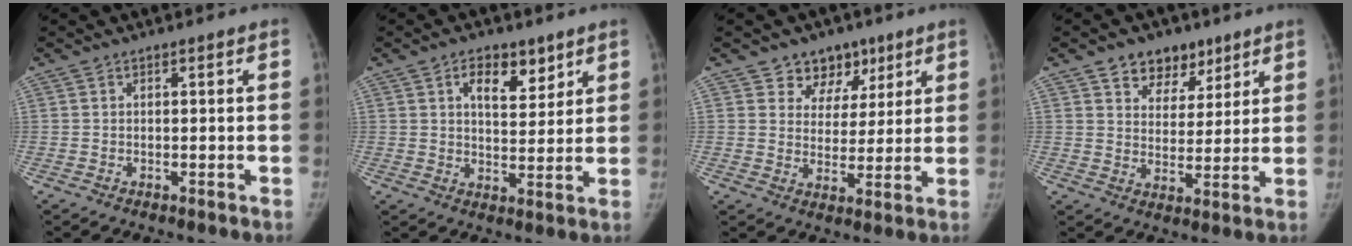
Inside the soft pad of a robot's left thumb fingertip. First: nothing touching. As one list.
[{"total": 7.6, "force": [4.1, 4.1, 4.8], "torque": [-0.044, -0.024, 0.064]}, {"total": 8.0, "force": [5.1, 6.1, 1.5], "torque": [0.023, -0.024, 0.081]}, {"total": 8.7, "force": [5.6, 6.0, 2.9], "torque": [-0.002, -0.026, 0.090]}]